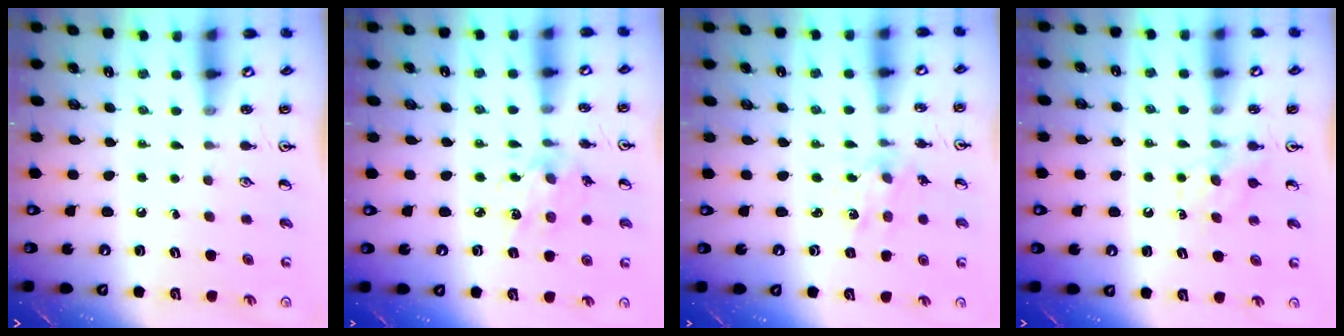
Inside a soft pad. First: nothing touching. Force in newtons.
{"total": 8.7, "press": 8.7, "slide": 0.5}
{"total": 1.7, "press": 1.7, "slide": 0.0}
{"total": 5.2, "press": 5.1, "slide": 0.7}